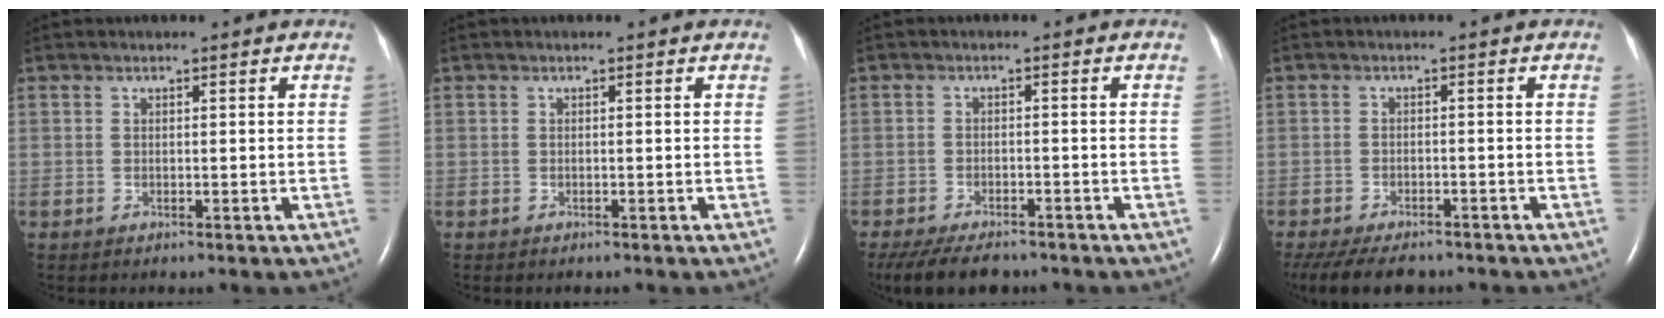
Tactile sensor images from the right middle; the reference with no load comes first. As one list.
[{"total": 0.0}, {"total": 9.2, "force": [-7.4, 3.3, 4.3], "torque": [-0.073, -0.012, -0.114]}, {"total": 10.9, "force": [-8.8, 4.1, 5.0], "torque": [-0.098, -0.014, -0.124]}]